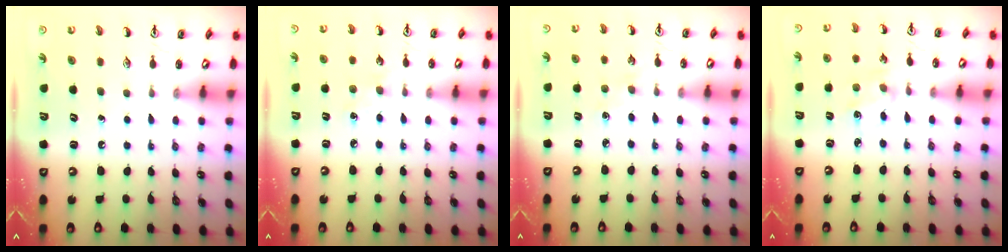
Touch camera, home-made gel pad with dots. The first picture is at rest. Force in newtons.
{"total": 3.3, "press": 3.3, "slide": 0.5}
{"total": 1.9, "press": 1.8, "slide": 0.3}
{"total": 1.8, "press": 1.7, "slide": 0.5}